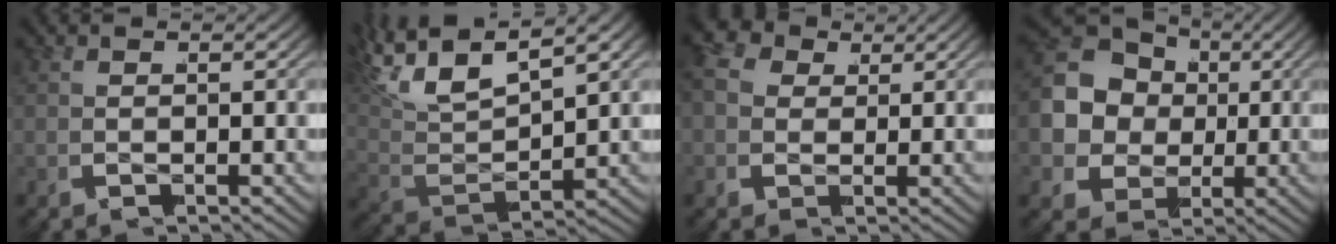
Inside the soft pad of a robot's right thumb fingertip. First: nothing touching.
{"total": 8.2, "force": [2.2, 5.5, 5.7], "torque": [-0.155, -0.011, 0.040]}
{"total": 5.2, "force": [1.0, 4.4, 2.6], "torque": [-0.062, -0.011, 0.012]}
{"total": 11.5, "force": [1.5, 9.5, 6.4], "torque": [-0.173, -0.018, 0.023]}